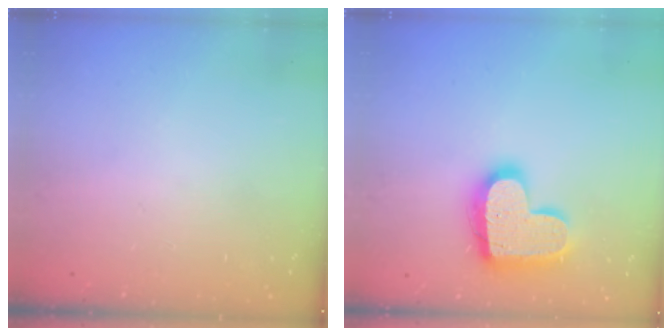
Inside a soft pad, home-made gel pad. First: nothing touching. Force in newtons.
{"total": 19.3, "press": 19.3, "slide": 1.3}